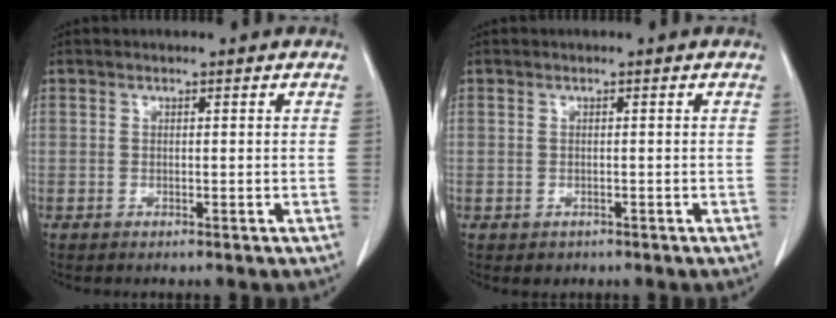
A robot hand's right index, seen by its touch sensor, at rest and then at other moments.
{"total": 1.2, "force": [-0.6, 1.1, 0.1], "torque": [-0.006, 0.003, -0.003]}